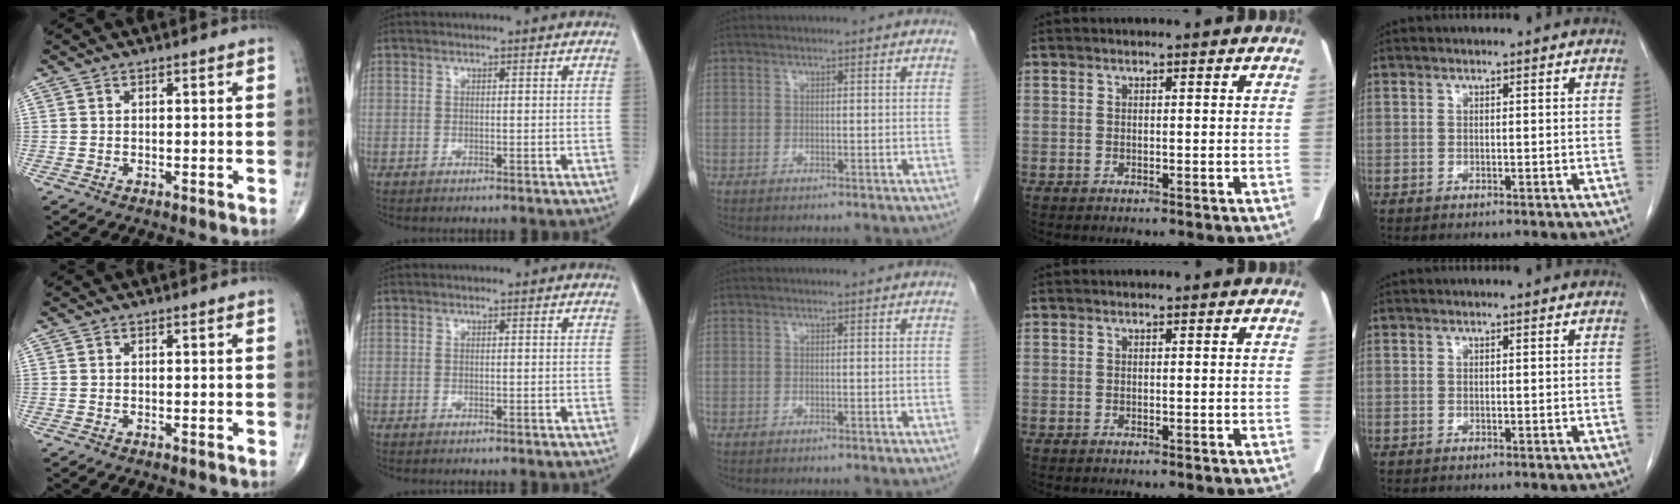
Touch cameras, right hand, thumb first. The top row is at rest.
{}